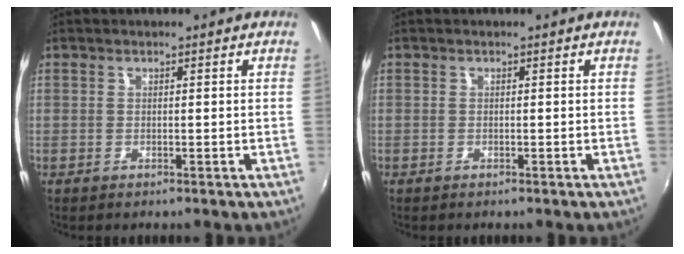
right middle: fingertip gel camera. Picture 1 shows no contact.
{"total": 0.0}